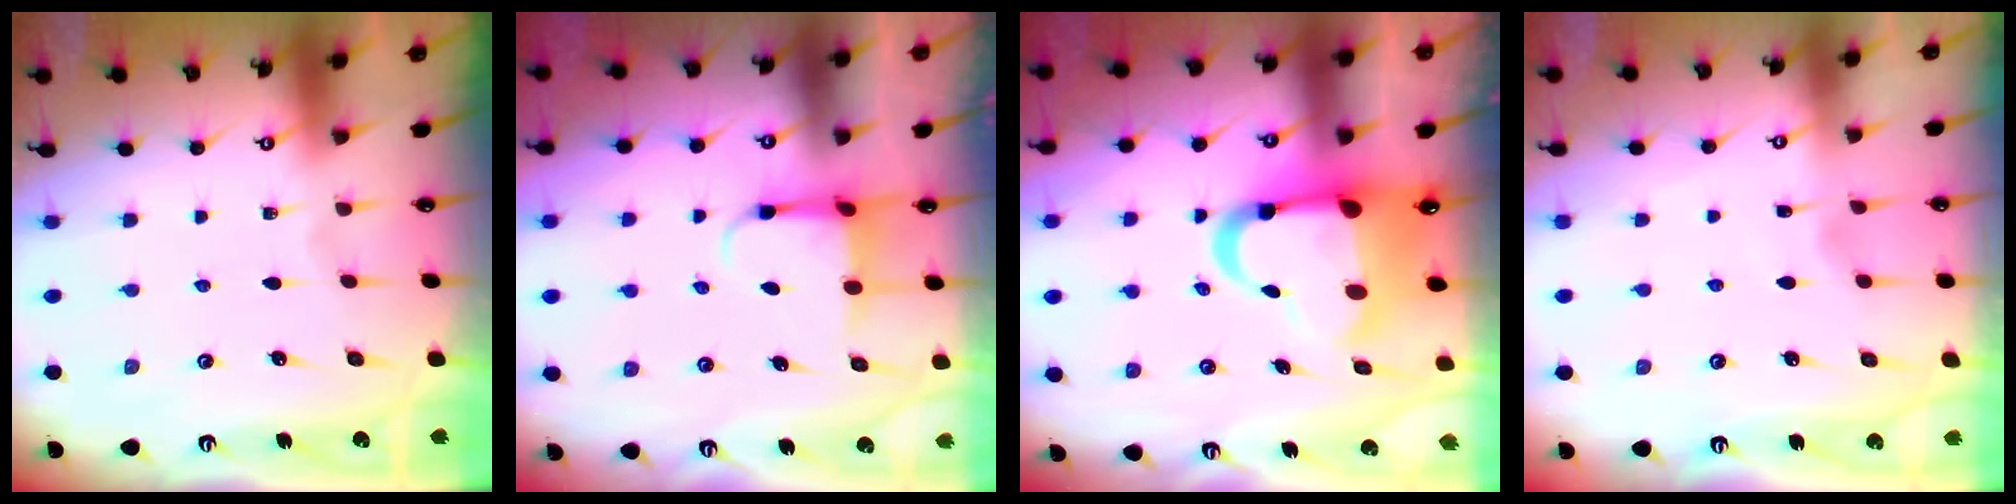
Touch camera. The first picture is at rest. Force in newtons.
{"total": 4.0, "press": 3.8, "slide": 1.1}
{"total": 11.6, "press": 11.4, "slide": 2.2}
{"total": 2.7, "press": 2.7, "slide": 0.3}